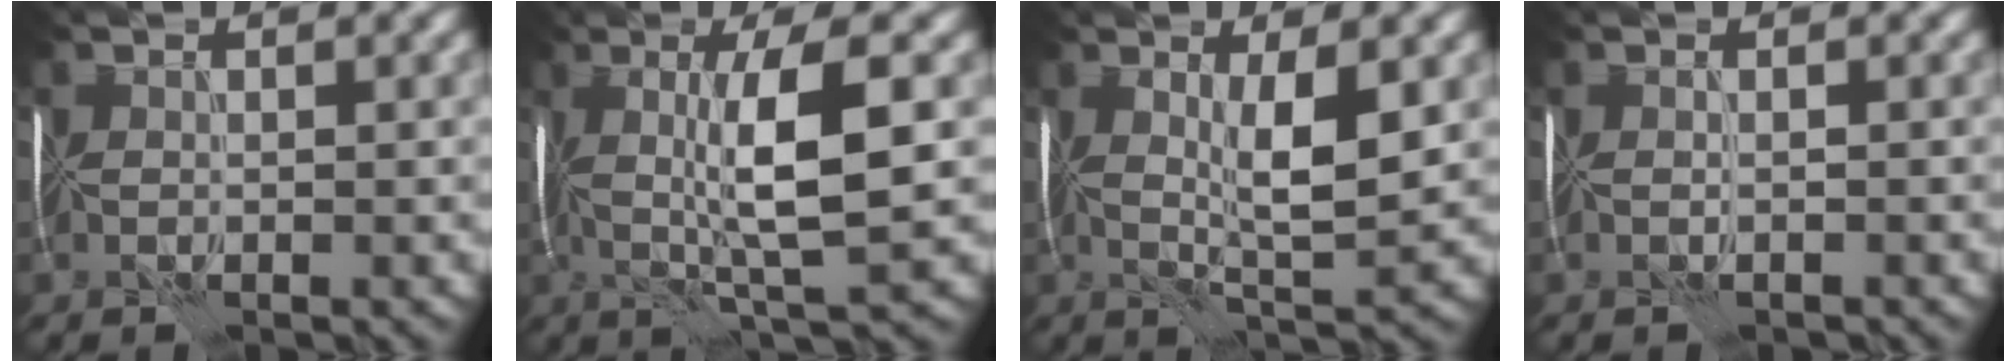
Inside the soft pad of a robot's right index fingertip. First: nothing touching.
{"total": 7.8, "force": [0.5, 1.4, 7.7], "torque": [-0.137, 0.005, 0.011]}
{"total": 5.0, "force": [0.8, 1.0, 4.9], "torque": [-0.088, -0.005, 0.015]}
{"total": 0.7, "force": [-0.4, 0.1, 0.5], "torque": [-0.010, -0.005, -0.006]}